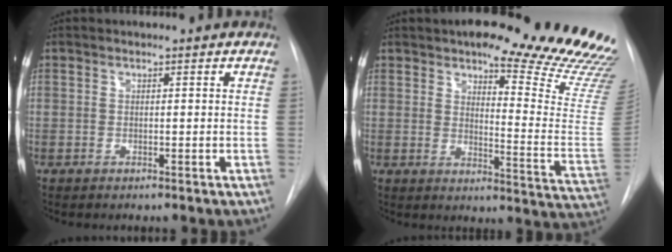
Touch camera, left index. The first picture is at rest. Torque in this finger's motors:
{"motor_torque": [0.61, -0.81, 0.12, 0.04]}